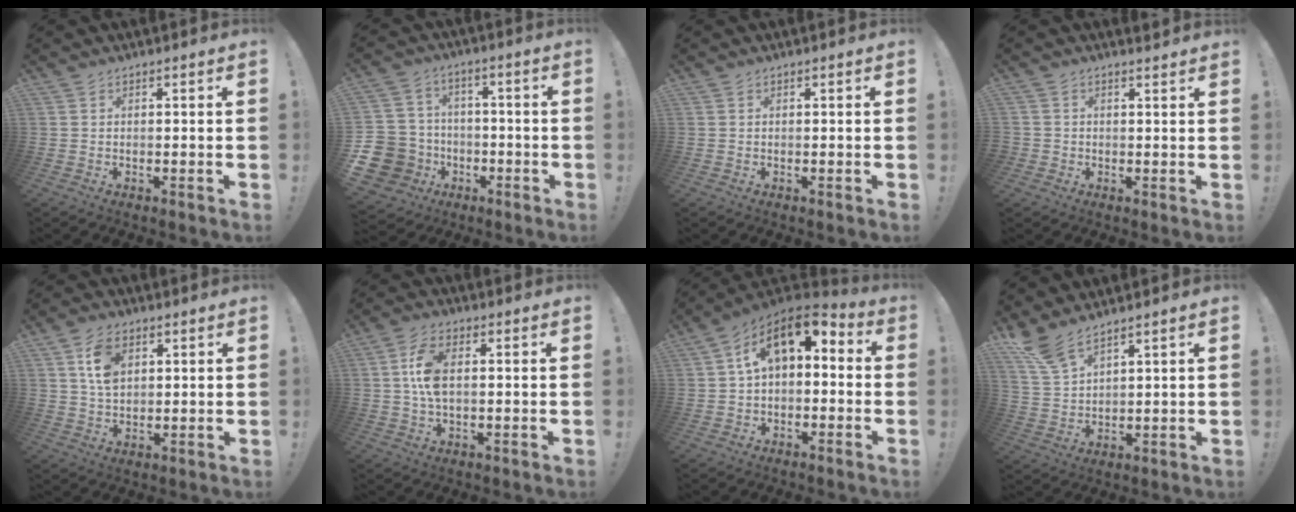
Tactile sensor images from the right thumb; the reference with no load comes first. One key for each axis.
{"total": 13.6, "fx": -4.2, "fy": 12.1, "fz": 4.7, "tx": -0.109, "ty": 0.032, "tz": -0.059}
{"total": 0.0}
{"total": 1.8, "fx": 1.2, "fy": 1.4, "fz": 0.3, "tx": 0.001, "ty": -0.005, "tz": 0.023}
{"total": 7.6, "fx": 2.5, "fy": 4.8, "fz": 5.3, "tx": -0.089, "ty": 0.002, "tz": 0.049}
{"total": 8.4, "fx": 0.6, "fy": 4.1, "fz": 7.3, "tx": -0.138, "ty": -0.002, "tz": 0.009}
{"total": 11.7, "fx": 3.4, "fy": 6.9, "fz": 8.9, "tx": -0.137, "ty": 0.001, "tz": 0.066}
{"total": 7.7, "fx": 6.1, "fy": 2.0, "fz": 4.2, "tx": -0.083, "ty": -0.030, "tz": 0.116}